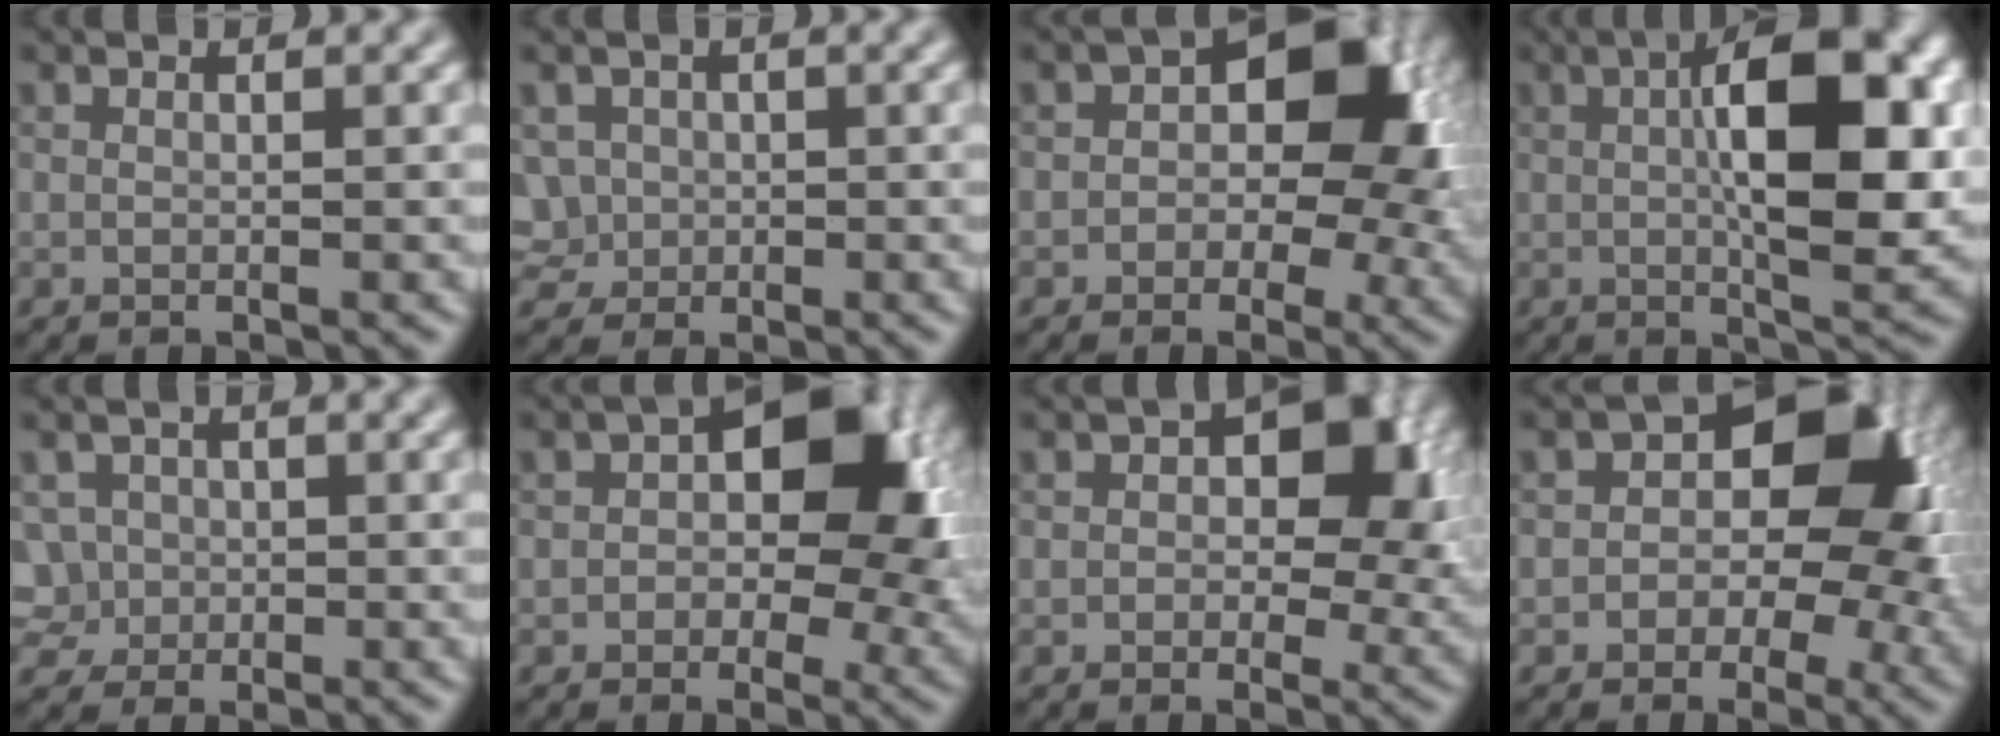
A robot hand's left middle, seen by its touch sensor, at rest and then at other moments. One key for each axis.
{"total": 1.6, "fx": -0.3, "fy": 1.6, "fz": 0.1, "tx": -0.018, "ty": 0.002, "tz": 0.013}
{"total": 8.2, "fx": 0.6, "fy": 5.1, "fz": 6.4, "tx": -0.079, "ty": 0.014, "tz": 0.011}
{"total": 9.5, "fx": 1.2, "fy": 2.7, "fz": 9.0, "tx": -0.136, "ty": 0.011, "tz": 0.030}
{"total": 1.9, "fx": -0.4, "fy": 1.9, "fz": 0.1, "tx": -0.014, "ty": 0.009, "tz": 0.010}
{"total": 8.8, "fx": 1.1, "fy": 5.1, "fz": 7.1, "tx": -0.097, "ty": 0.017, "tz": 0.018}
{"total": 7.1, "fx": 1.2, "fy": 4.2, "fz": 5.6, "tx": -0.082, "ty": 0.014, "tz": 0.026}
{"total": 8.3, "fx": 0.3, "fy": 5.5, "fz": 6.2, "tx": -0.055, "ty": 0.016, "tz": 0.004}